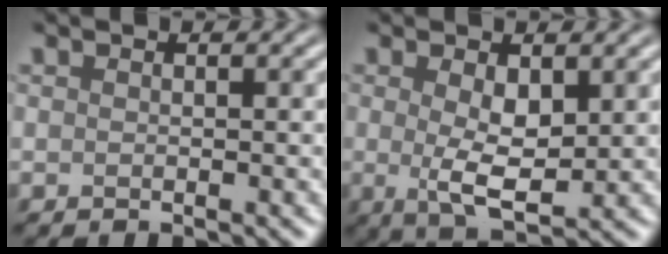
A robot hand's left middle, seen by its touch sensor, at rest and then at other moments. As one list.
[{"total": 3.6, "force": [0.5, 1.3, 3.3], "torque": [-0.064, -0.004, 0.016]}]